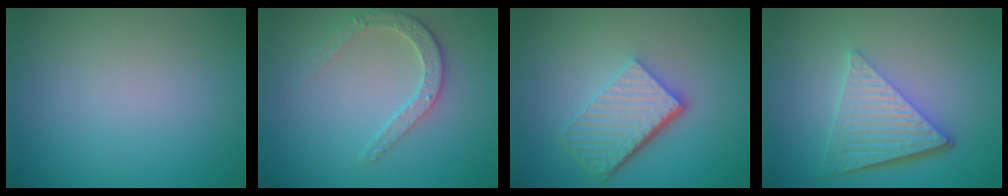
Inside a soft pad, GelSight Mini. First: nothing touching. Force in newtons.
{"total": 2.7, "press": 2.6, "slide": 0.7}
{"total": 5.9, "press": 4.0, "slide": 4.3}
{"total": 6.5, "press": 4.4, "slide": 4.8}